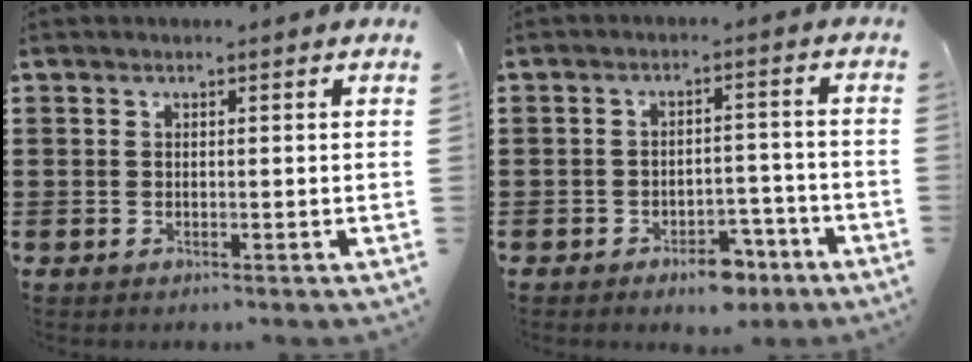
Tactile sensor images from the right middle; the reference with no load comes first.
{"total": 4.7, "force": [-3.8, 1.9, 2.1], "torque": [-0.031, 0.016, -0.071]}